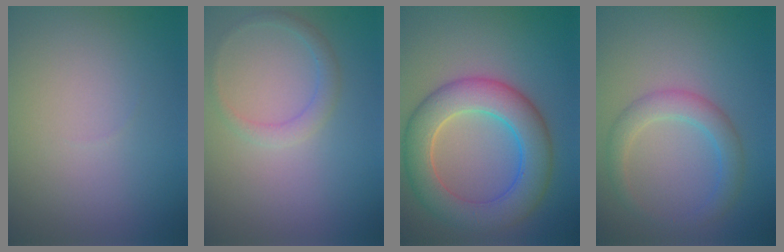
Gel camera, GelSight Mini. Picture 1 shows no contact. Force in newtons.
{"total": 1.6, "press": 1.6, "slide": 0.2}
{"total": 7.5, "press": 7.5, "slide": 0.4}
{"total": 2.9, "press": 2.9, "slide": 0.2}